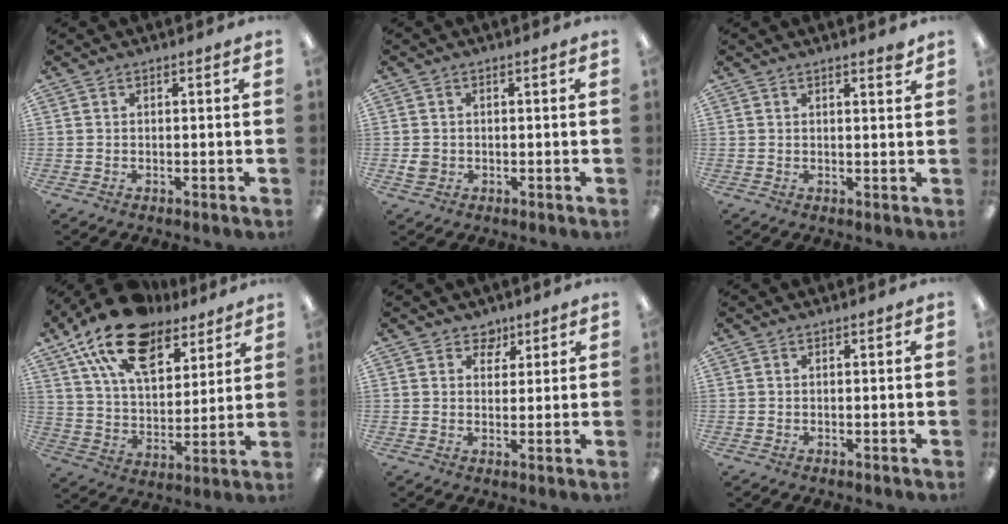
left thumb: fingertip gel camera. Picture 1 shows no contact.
{"total": 2.2, "force": [-0.1, 2.0, 0.8], "torque": [-0.007, 0.002, -0.004]}
{"total": 1.8, "force": [1.6, 0.0, 0.8], "torque": [-0.002, -0.008, 0.026]}
{"total": 20.1, "force": [13.5, 10.2, 10.7], "torque": [-0.197, -0.063, 0.243]}
{"total": 4.1, "force": [2.8, 2.9, 0.7], "torque": [0.000, -0.013, 0.047]}
{"total": 0.0}